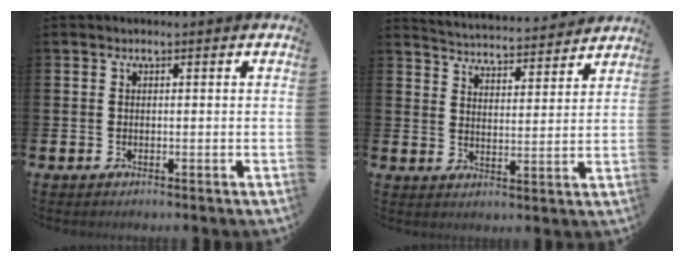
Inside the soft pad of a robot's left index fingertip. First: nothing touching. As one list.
[{"total": 4.7, "force": [4.7, 0.4, 0.0], "torque": [-0.020, -0.043, 0.080]}]